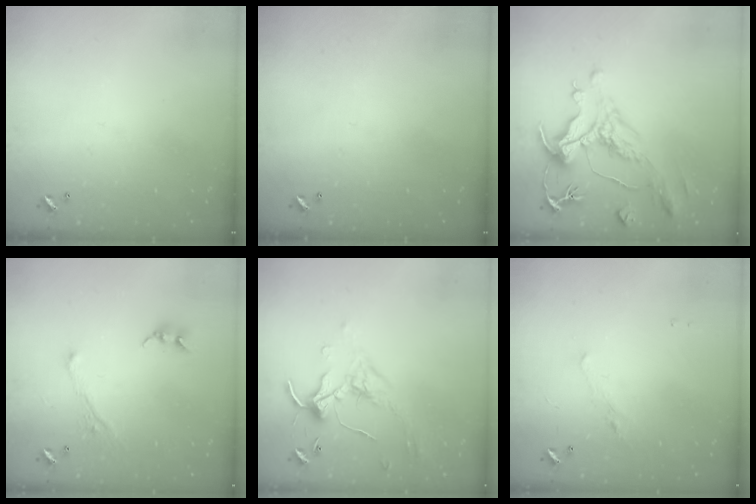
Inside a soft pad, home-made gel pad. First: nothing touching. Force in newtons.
{"total": 0.0}
{"total": 1.9, "press": 0.8, "slide": 1.7}
{"total": 2.8, "press": 2.8, "slide": 0.1}
{"total": 0.0}
{"total": 1.3, "press": 1.2, "slide": 0.6}